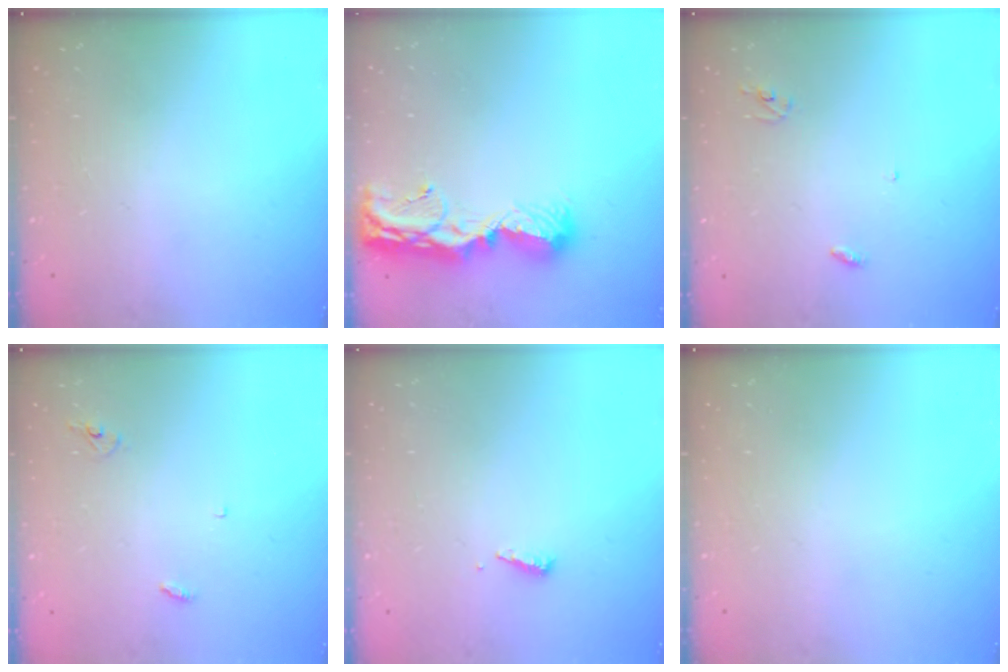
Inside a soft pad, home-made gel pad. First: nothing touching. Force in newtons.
{"total": 12.3, "press": 12.3, "slide": 1.3}
{"total": 2.8, "press": 2.8, "slide": 0.2}
{"total": 2.9, "press": 2.9, "slide": 0.2}
{"total": 4.0, "press": 4.0, "slide": 0.4}
{"total": 0.0}